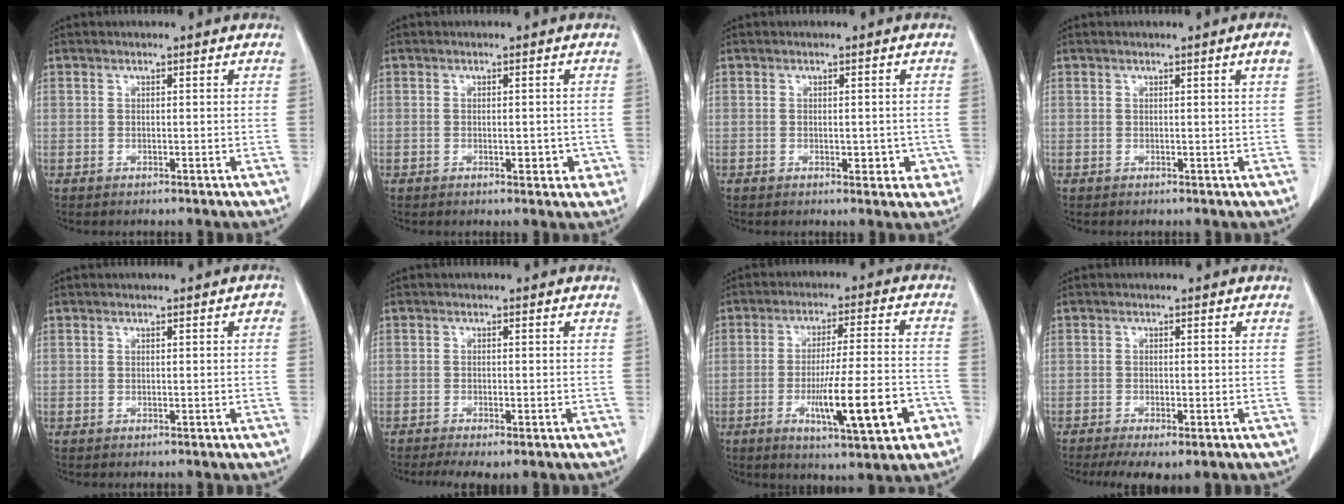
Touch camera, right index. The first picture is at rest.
{"total": 2.6, "force": [-0.7, 1.4, 2.1], "torque": [-0.020, 0.002, -0.002]}
{"total": 3.0, "force": [-0.6, 1.9, 2.3], "torque": [-0.014, 0.003, -0.001]}
{"total": 1.0, "force": [0.3, -0.4, 0.9], "torque": [-0.016, -0.001, 0.008]}
{"total": 0.5, "force": [0.0, 0.3, 0.4], "torque": [-0.001, 0.004, -0.001]}
{"total": 4.5, "force": [-3.5, 1.0, 2.7], "torque": [-0.033, -0.010, -0.048]}
{"total": 13.3, "force": [-4.9, 1.3, 12.2], "torque": [-0.198, -0.006, -0.069]}
{"total": 6.9, "force": [-5.1, 1.7, 4.3], "torque": [-0.056, -0.014, -0.073]}